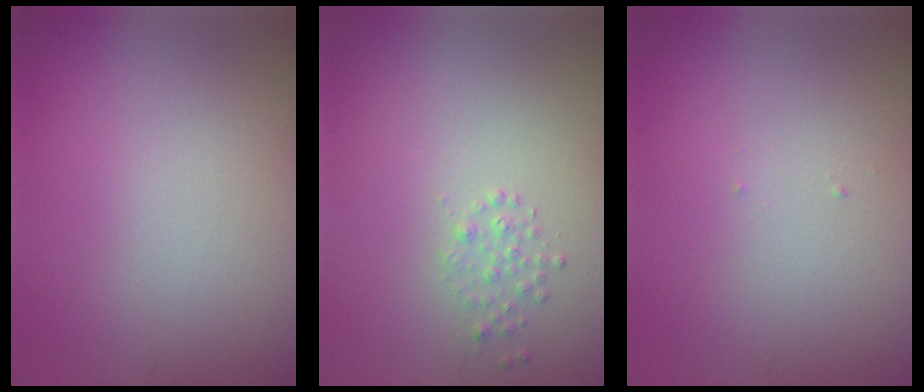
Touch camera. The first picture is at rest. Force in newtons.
{"total": 1.0, "press": 1.0, "slide": 0.1}
{"total": 0.0}